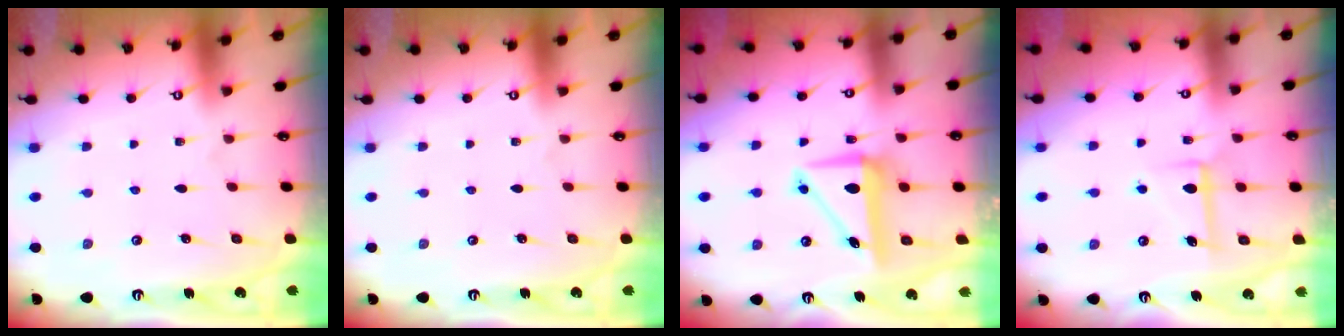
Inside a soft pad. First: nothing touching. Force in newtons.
{"total": 0.0}
{"total": 7.5, "press": 7.3, "slide": 1.5}
{"total": 6.2, "press": 6.2, "slide": 0.2}